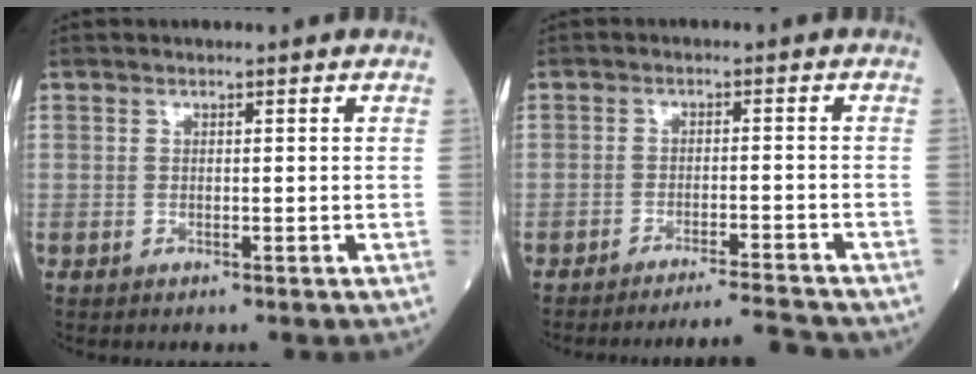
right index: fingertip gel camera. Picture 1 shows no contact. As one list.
[{"total": 5.8, "force": [-5.6, -1.5, 0.5], "torque": [-0.005, 0.000, -0.091]}]